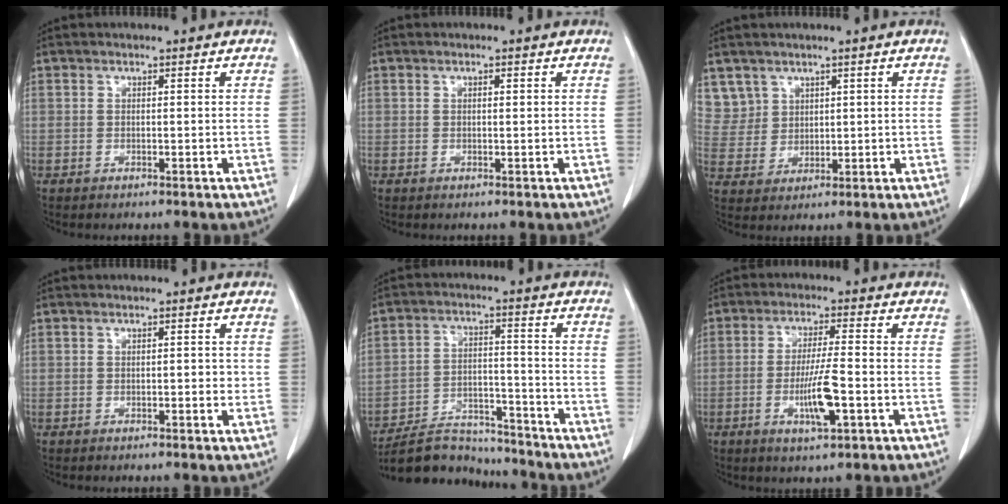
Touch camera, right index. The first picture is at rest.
{"total": 0.6, "force": [0.3, 0.2, 0.5], "torque": [-0.006, 0.001, 0.003]}
{"total": 6.1, "force": [3.8, 4.8, -0.3], "torque": [0.014, 0.009, 0.086]}
{"total": 1.6, "force": [0.1, 0.9, 1.3], "torque": [-0.014, 0.002, 0.000]}
{"total": 10.9, "force": [-10.5, 2.9, 0.9], "torque": [-0.005, 0.022, -0.181]}
{"total": 7.5, "force": [-2.3, 0.7, 7.1], "torque": [-0.131, -0.008, -0.040]}